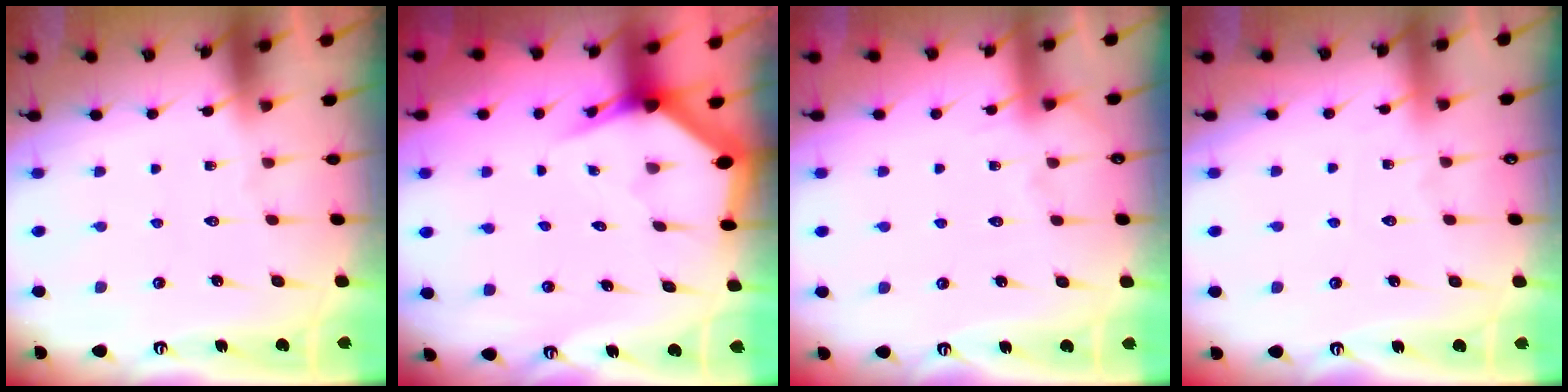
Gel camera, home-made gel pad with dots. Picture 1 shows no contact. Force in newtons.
{"total": 3.0, "press": 2.9, "slide": 0.5}
{"total": 2.9, "press": 2.9, "slide": 0.4}
{"total": 3.2, "press": 3.1, "slide": 0.4}